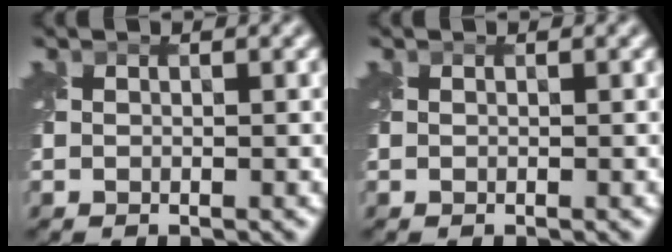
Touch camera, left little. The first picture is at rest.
{"total": 0.0}